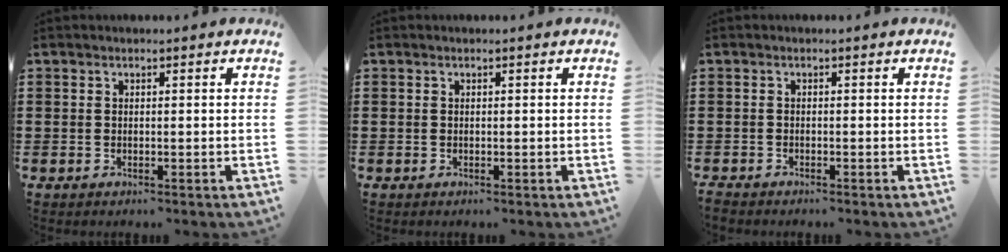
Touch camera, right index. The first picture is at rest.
{"total": 0.0}
{"total": 0.9, "force": [-0.9, 0.1, -0.1], "torque": [0.000, 0.002, -0.019]}